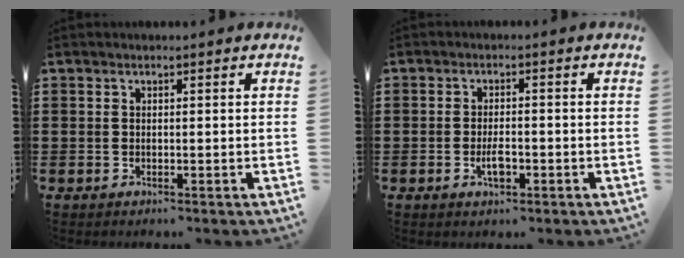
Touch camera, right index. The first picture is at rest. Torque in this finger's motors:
{"motor_torque": [2.12, 0.02, 0.30, 0.06]}